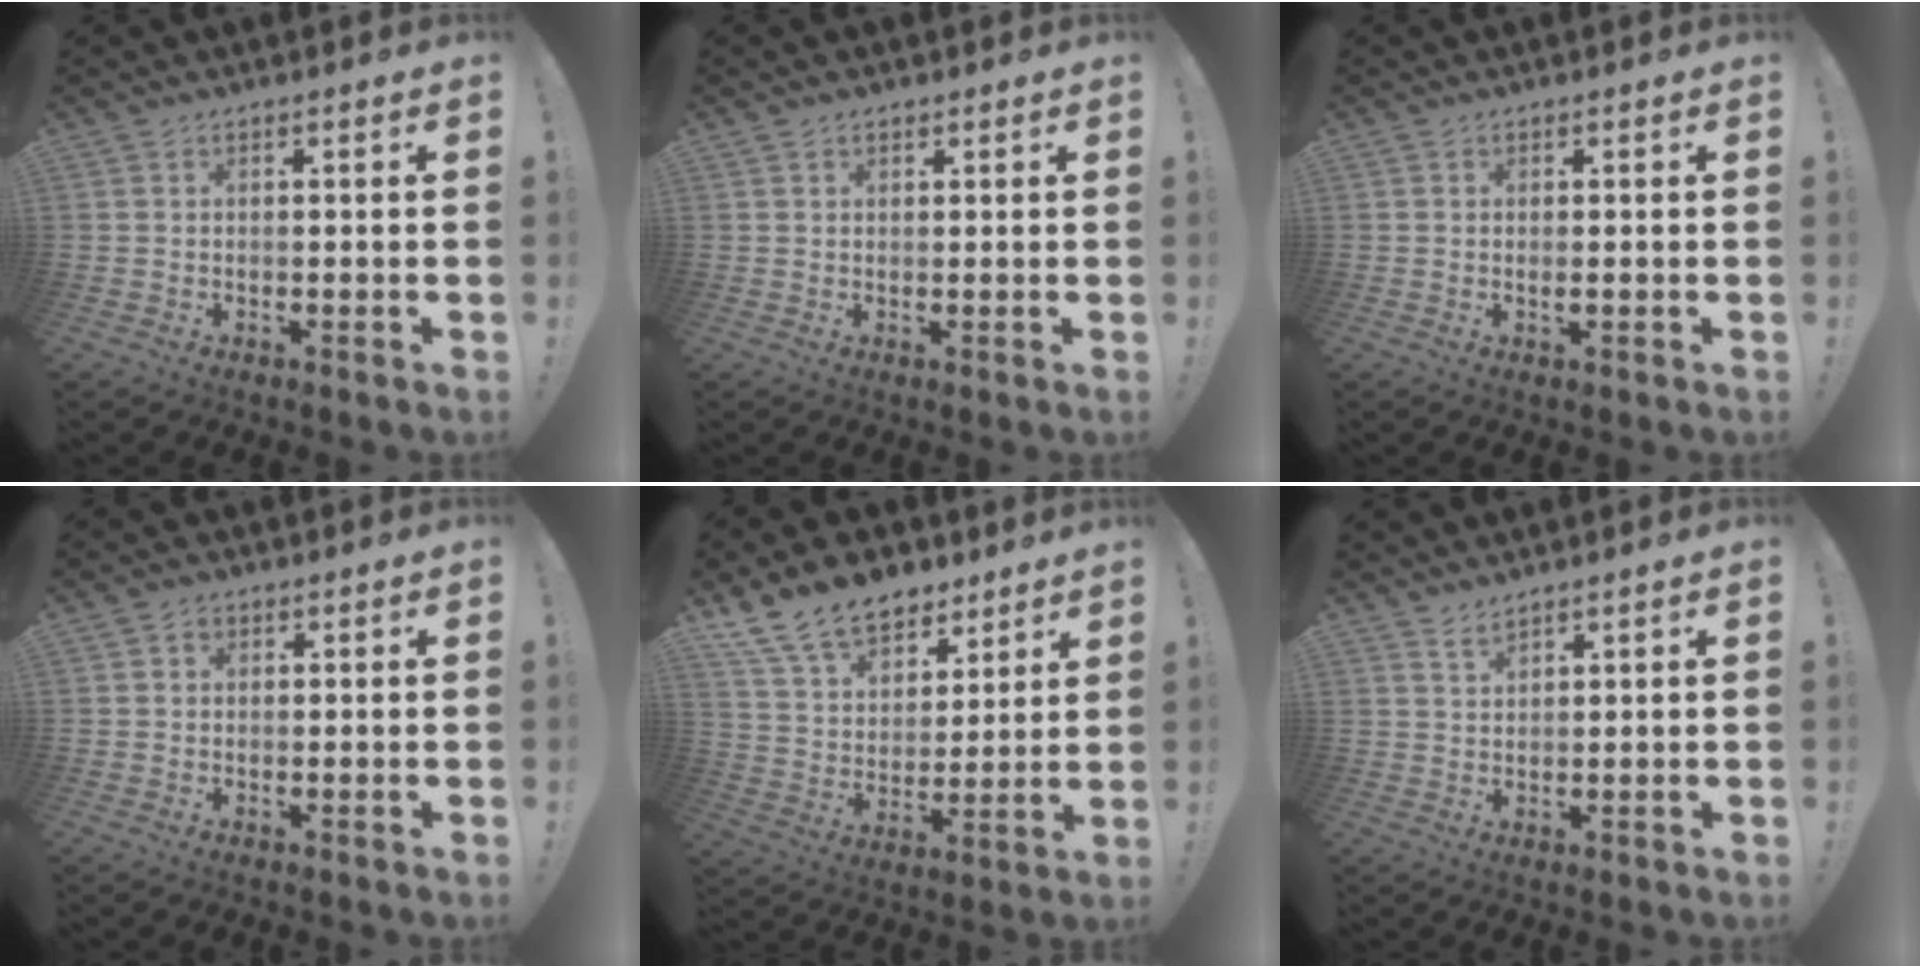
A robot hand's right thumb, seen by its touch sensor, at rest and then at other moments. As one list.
[{"total": 0.8, "force": [0.6, 0.6, 0.1], "torque": [-0.003, -0.001, 0.011]}, {"total": 0.9, "force": [0.1, 0.1, 0.9], "torque": [-0.010, -0.006, 0.000]}, {"total": 1.4, "force": [0.3, 1.3, 0.5], "torque": [-0.001, 0.002, 0.002]}, {"total": 15.5, "force": [11.5, 8.8, 5.5], "torque": [-0.114, -0.075, 0.221]}, {"total": 2.2, "force": [2.1, 0.3, 0.7], "torque": [-0.008, -0.015, 0.037]}]